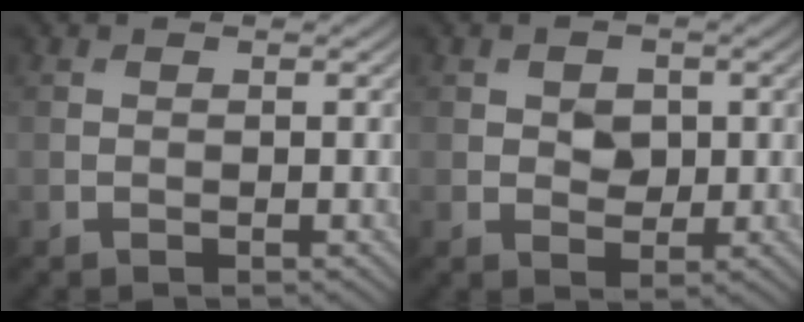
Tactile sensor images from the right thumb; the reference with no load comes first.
{"total": 2.6, "force": [0.4, 2.1, 1.6], "torque": [-0.033, -0.003, 0.001]}